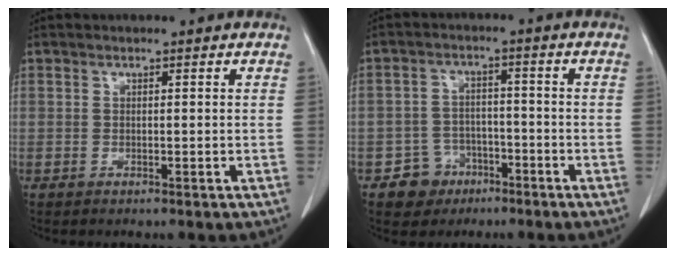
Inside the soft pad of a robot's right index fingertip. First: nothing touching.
{"total": 5.5, "force": [-3.0, 4.6, 0.4], "torque": [0.004, 0.016, -0.043]}